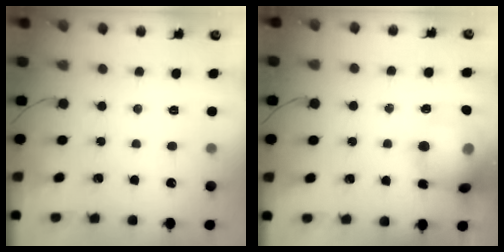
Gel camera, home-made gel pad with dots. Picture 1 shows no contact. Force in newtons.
{"total": 16.9, "press": 16.6, "slide": 3.2}